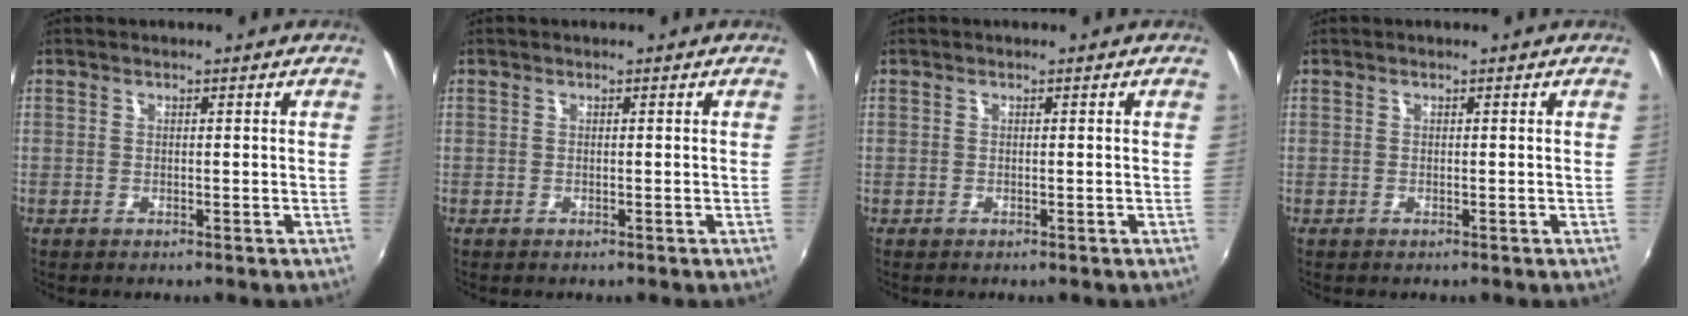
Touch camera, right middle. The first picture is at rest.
{"total": 0.0}
{"total": 0.0}
{"total": 0.0}